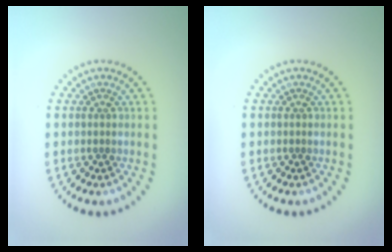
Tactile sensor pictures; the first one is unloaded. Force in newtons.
{"total": 0.0}